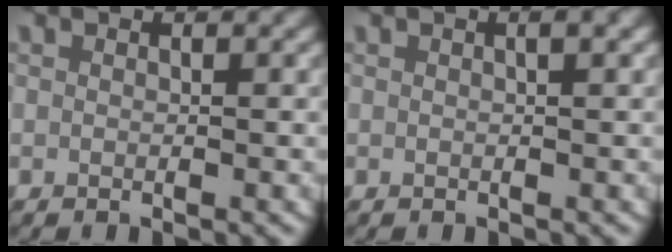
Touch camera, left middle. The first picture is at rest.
{"total": 0.9, "force": [0.4, -0.1, 0.8], "torque": [-0.010, 0.008, 0.006]}